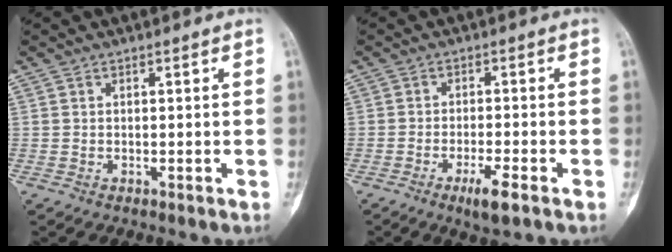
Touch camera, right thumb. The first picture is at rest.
{"total": 4.9, "force": [-2.6, 0.8, 4.0], "torque": [-0.073, 0.004, -0.044]}